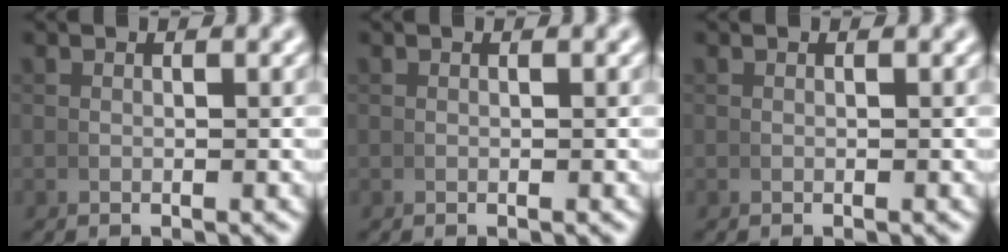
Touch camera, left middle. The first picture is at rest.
{"total": 0.0}
{"total": 0.0}